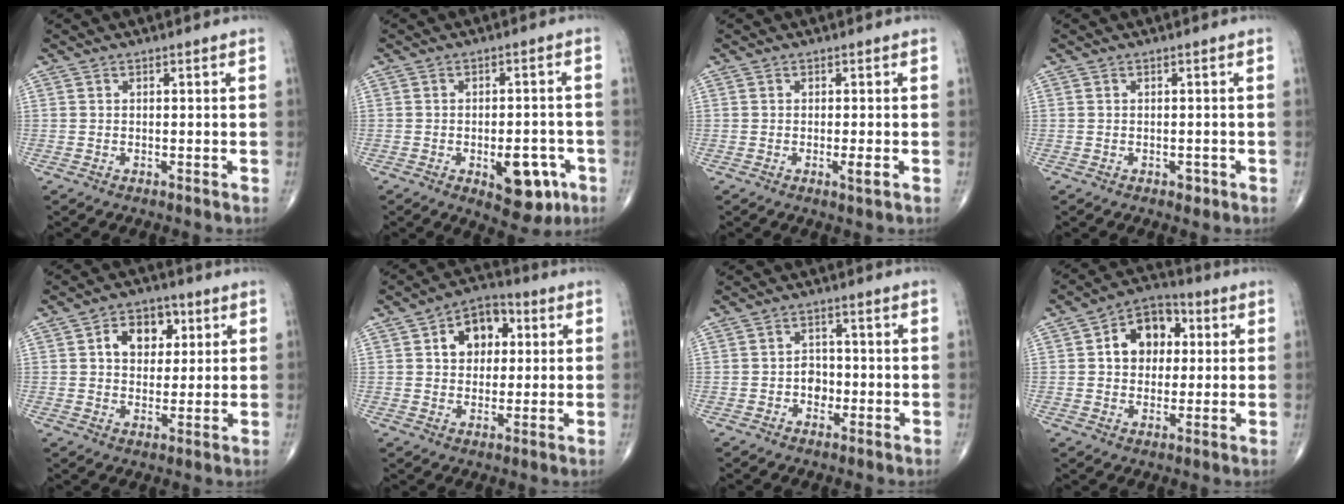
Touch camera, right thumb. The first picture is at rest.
{"total": 9.7, "force": [-3.8, 4.9, 7.5], "torque": [-0.072, 0.015, -0.041]}
{"total": 1.7, "force": [-0.5, 0.2, 1.6], "torque": [-0.029, -0.006, -0.010]}
{"total": 1.1, "force": [-0.5, 0.8, 0.6], "torque": [-0.003, 0.001, -0.006]}
{"total": 8.7, "force": [2.7, 6.2, 5.4], "torque": [-0.046, 0.000, 0.039]}
{"total": 10.0, "force": [2.7, 7.1, 6.5], "torque": [-0.063, 0.008, 0.035]}
{"total": 3.4, "force": [-0.9, 2.7, 1.8], "torque": [-0.008, 0.009, -0.018]}
{"total": 11.1, "force": [2.3, 8.2, 7.1], "torque": [-0.072, 0.013, 0.028]}